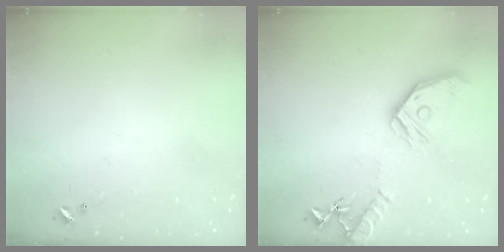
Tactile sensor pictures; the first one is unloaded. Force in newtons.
{"total": 17.1, "press": 16.9, "slide": 2.2}